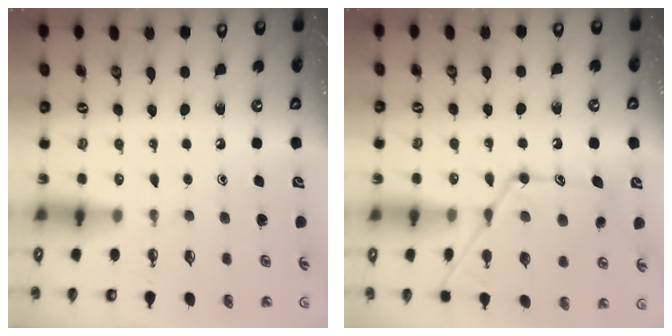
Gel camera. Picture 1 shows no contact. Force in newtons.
{"total": 16.0, "press": 16.0, "slide": 1.1}